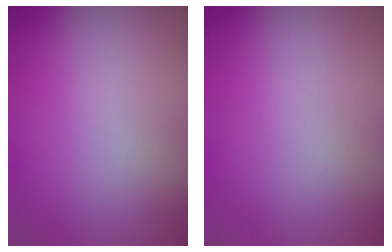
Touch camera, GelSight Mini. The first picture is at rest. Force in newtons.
{"total": 0.0}